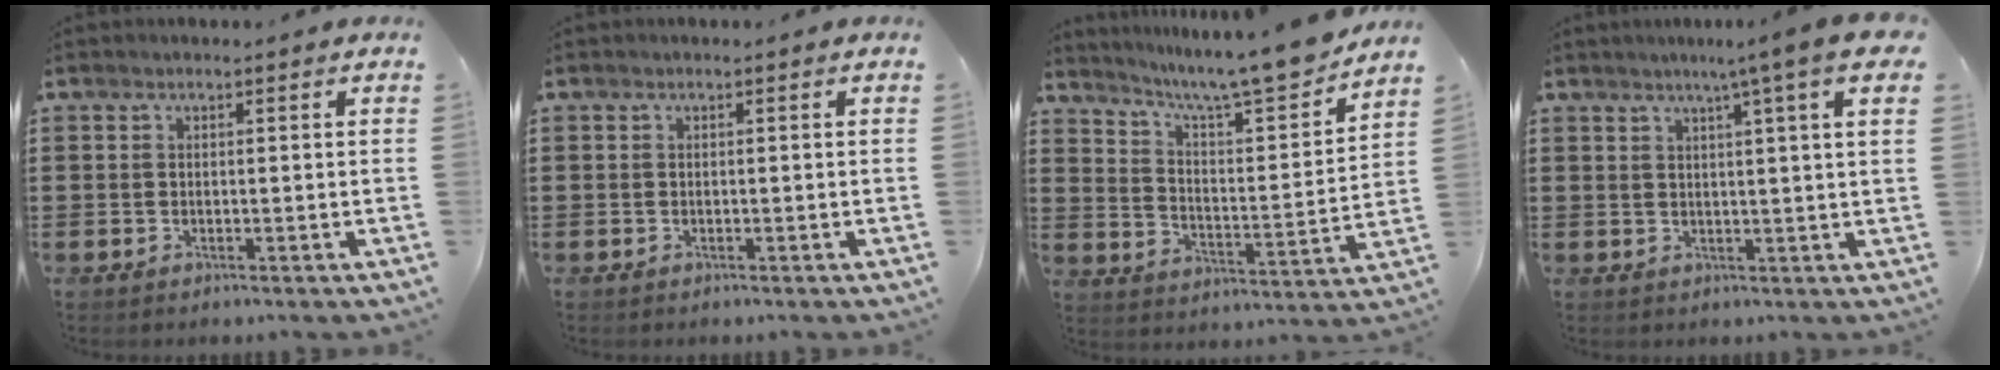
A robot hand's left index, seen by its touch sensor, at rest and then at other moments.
{"total": 0.0}
{"total": 9.9, "force": [8.9, -0.6, 4.3], "torque": [-0.103, -0.070, 0.143]}
{"total": 6.6, "force": [4.0, -0.5, 5.2], "torque": [-0.099, -0.007, 0.064]}